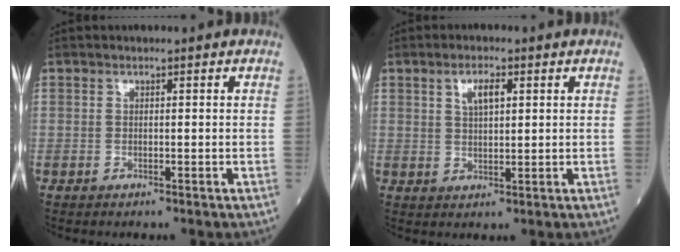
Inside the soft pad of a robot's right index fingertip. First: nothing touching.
{"total": 3.7, "force": [1.6, 1.2, 3.1], "torque": [-0.057, 0.002, 0.030]}